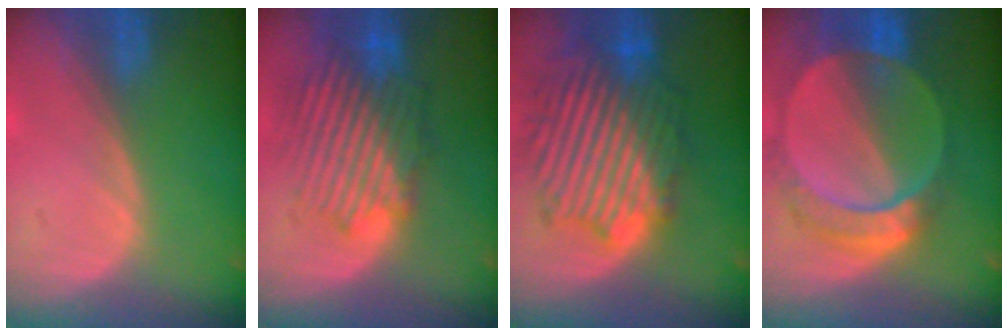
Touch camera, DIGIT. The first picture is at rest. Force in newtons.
{"total": 10.0, "press": 9.1, "slide": 4.0}
{"total": 13.2, "press": 13.2, "slide": 1.0}
{"total": 9.5, "press": 8.2, "slide": 4.8}